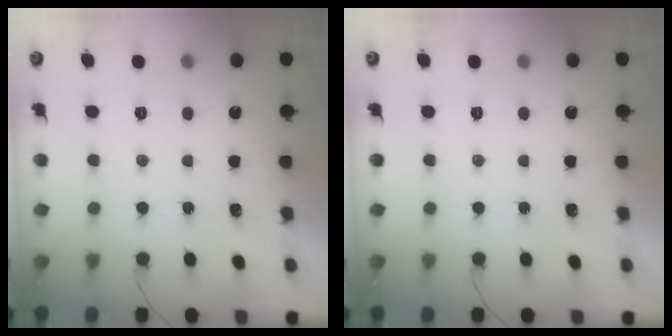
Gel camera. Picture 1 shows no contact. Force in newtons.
{"total": 0.0}